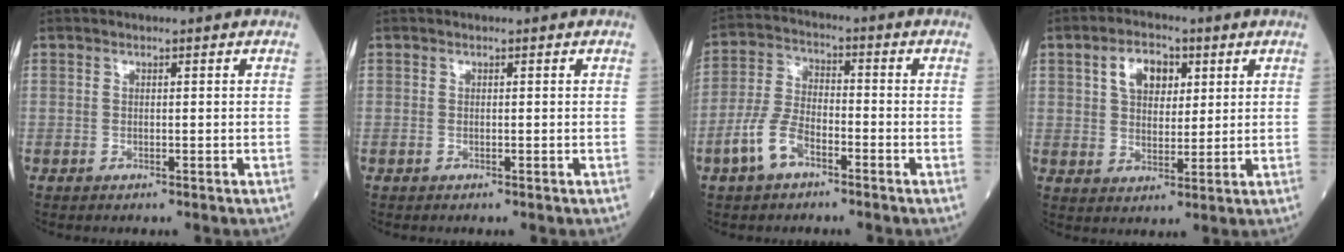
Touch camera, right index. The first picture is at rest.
{"total": 0.0}
{"total": 7.1, "force": [-3.8, 3.4, 4.9], "torque": [-0.115, 0.008, -0.079]}
{"total": 6.6, "force": [2.6, 4.1, 4.5], "torque": [-0.079, 0.015, 0.048]}